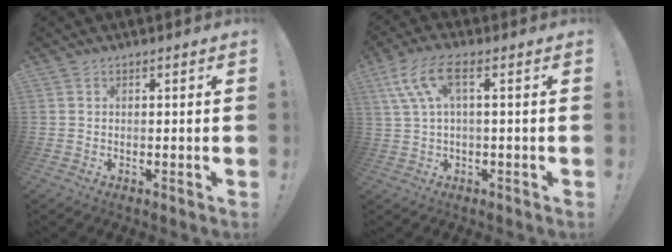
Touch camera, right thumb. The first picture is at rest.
{"total": 9.5, "force": [2.7, 3.2, 8.5], "torque": [-0.171, -0.004, 0.052]}